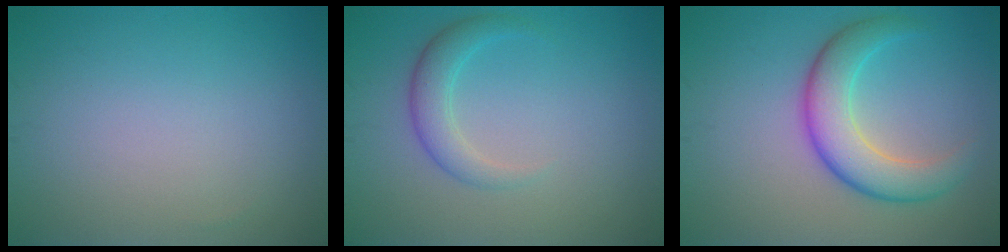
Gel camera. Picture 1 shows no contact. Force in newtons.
{"total": 2.5, "press": 2.5, "slide": 0.1}
{"total": 5.6, "press": 5.6, "slide": 0.1}